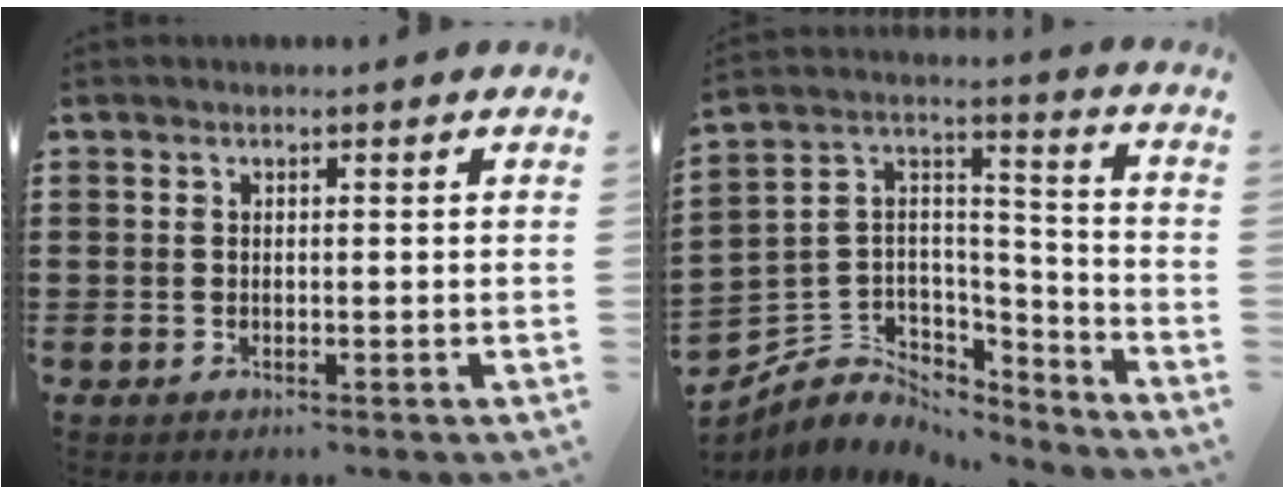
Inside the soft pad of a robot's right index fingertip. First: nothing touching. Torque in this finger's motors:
{"motor_torque": [-0.77, 0.59, -0.67, -0.21]}